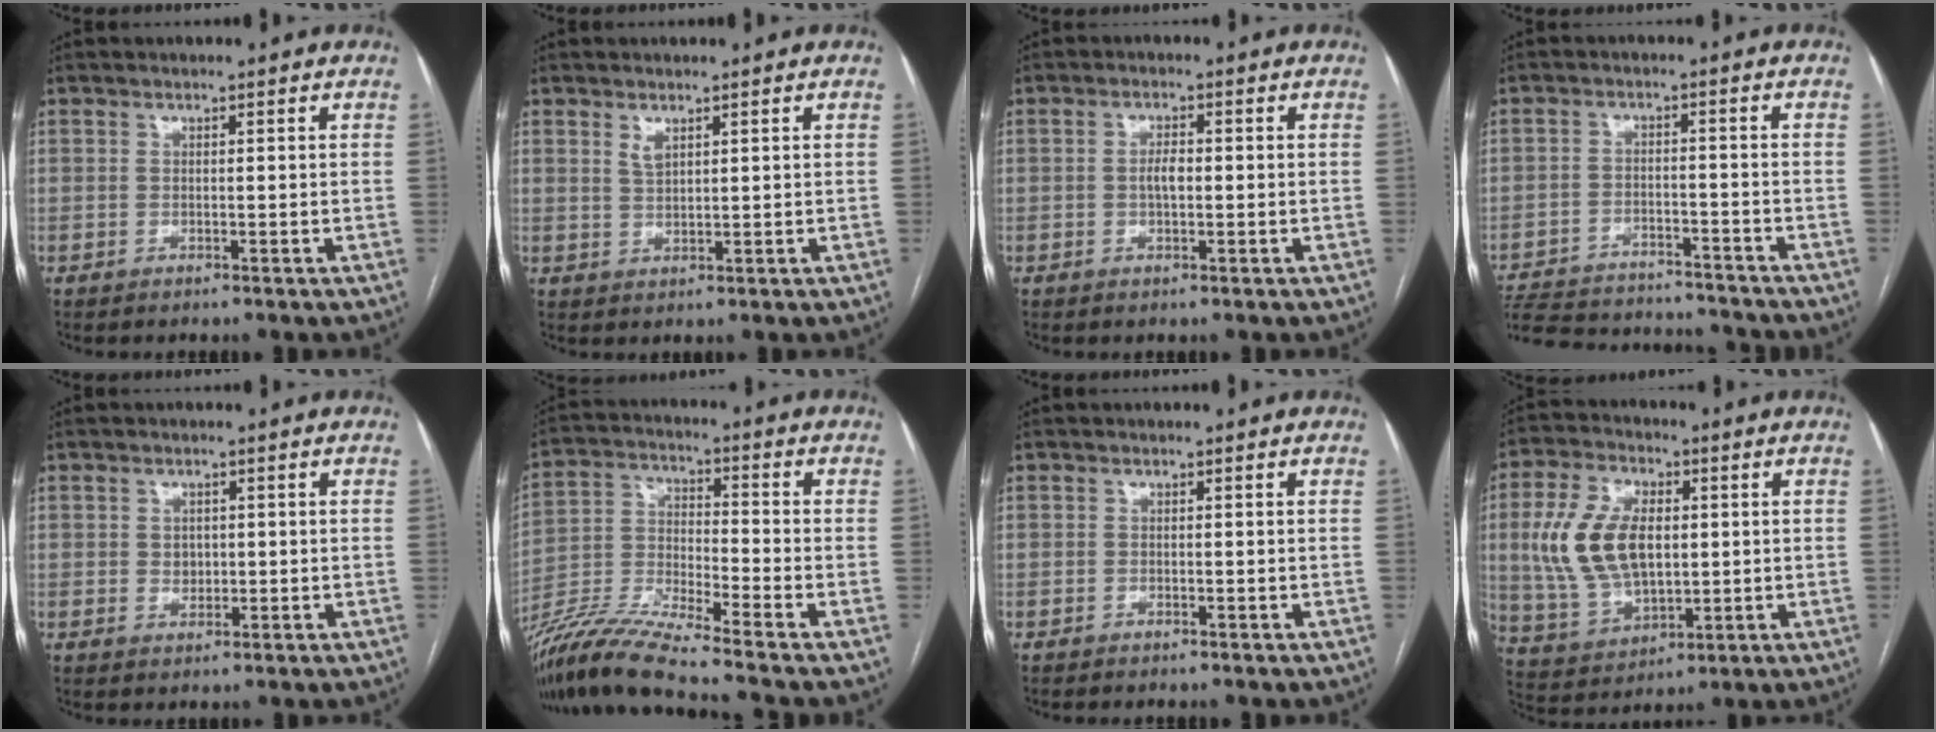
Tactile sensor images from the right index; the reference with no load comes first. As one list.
[{"total": 1.9, "force": [1.2, 0.7, 1.2], "torque": [-0.026, -0.002, 0.029]}, {"total": 2.4, "force": [-0.2, 0.9, 2.2], "torque": [-0.043, 0.004, -0.003]}, {"total": 19.9, "force": [-18.5, 3.5, 6.6], "torque": [-0.156, -0.020, -0.266]}, {"total": 2.2, "force": [0.2, 1.8, 1.1], "torque": [-0.017, 0.001, 0.007]}, {"total": 12.2, "force": [-11.0, -1.9, 4.9], "torque": [-0.100, -0.006, -0.211]}, {"total": 0.6, "force": [-0.6, 0.1, 0.2], "torque": [-0.007, -0.001, -0.011]}, {"total": 13.7, "force": [1.6, 7.9, 11.1], "torque": [-0.243, 0.018, 0.040]}]